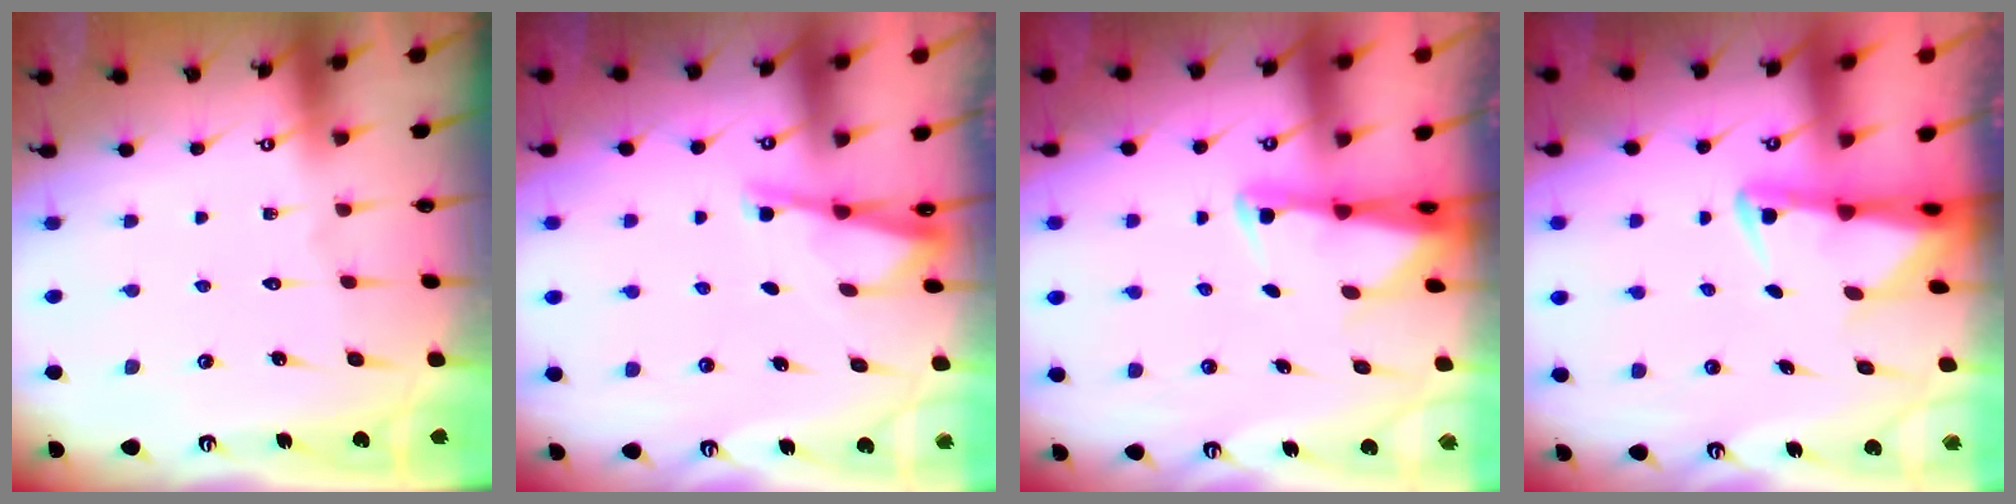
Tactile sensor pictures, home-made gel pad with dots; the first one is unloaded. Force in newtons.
{"total": 3.1, "press": 3.0, "slide": 0.4}
{"total": 2.5, "press": 2.5, "slide": 0.5}
{"total": 2.9, "press": 2.9, "slide": 0.6}